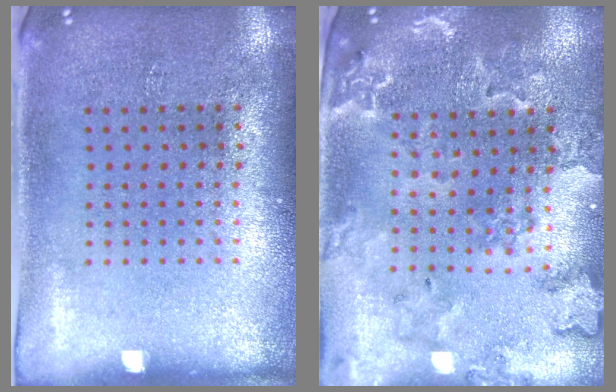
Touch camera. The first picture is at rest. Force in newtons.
{"total": 1.8, "press": 1.8, "slide": 0.2}